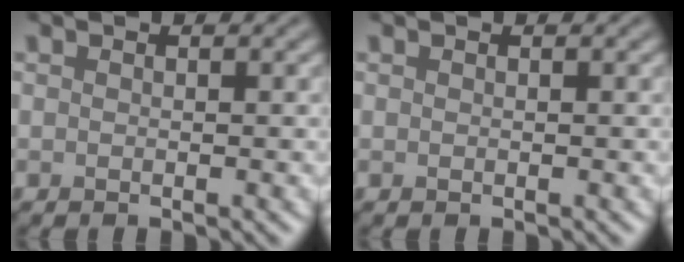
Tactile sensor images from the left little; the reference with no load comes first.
{"total": 0.0}